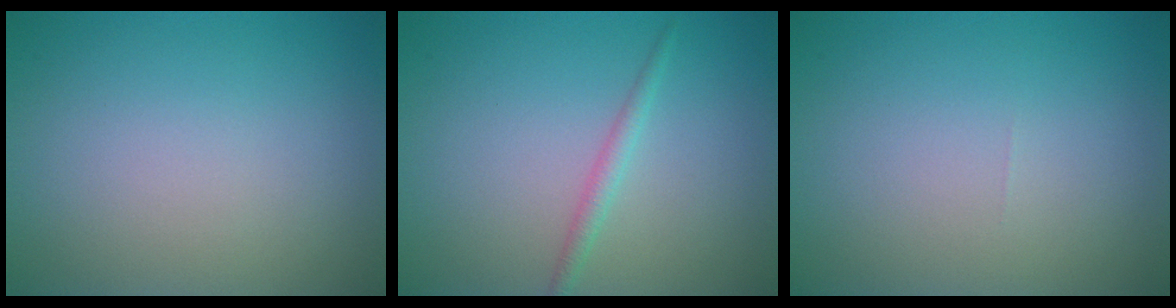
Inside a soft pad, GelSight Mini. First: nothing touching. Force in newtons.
{"total": 1.3, "press": 1.3, "slide": 0.0}
{"total": 0.0}